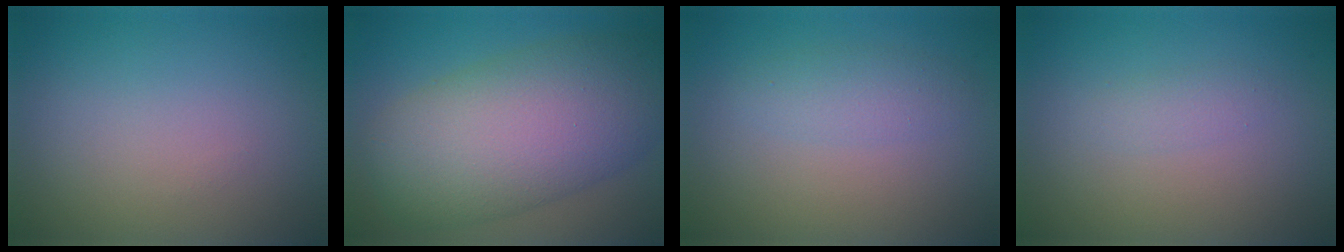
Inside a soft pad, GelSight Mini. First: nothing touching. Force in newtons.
{"total": 11.8, "press": 11.8, "slide": 0.3}
{"total": 1.9, "press": 1.9, "slide": 0.0}
{"total": 1.0, "press": 1.0, "slide": 0.1}